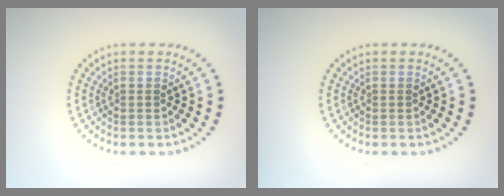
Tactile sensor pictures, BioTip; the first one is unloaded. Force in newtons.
{"total": 0.0}